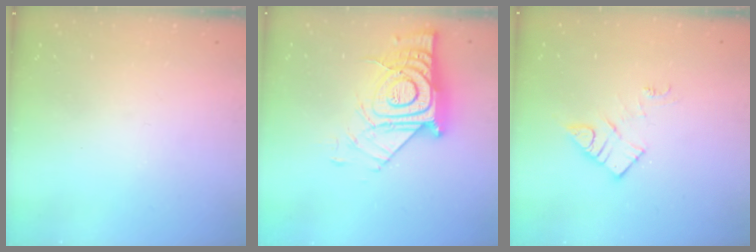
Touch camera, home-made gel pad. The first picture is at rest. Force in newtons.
{"total": 18.2, "press": 18.1, "slide": 1.4}
{"total": 8.8, "press": 8.8, "slide": 0.2}